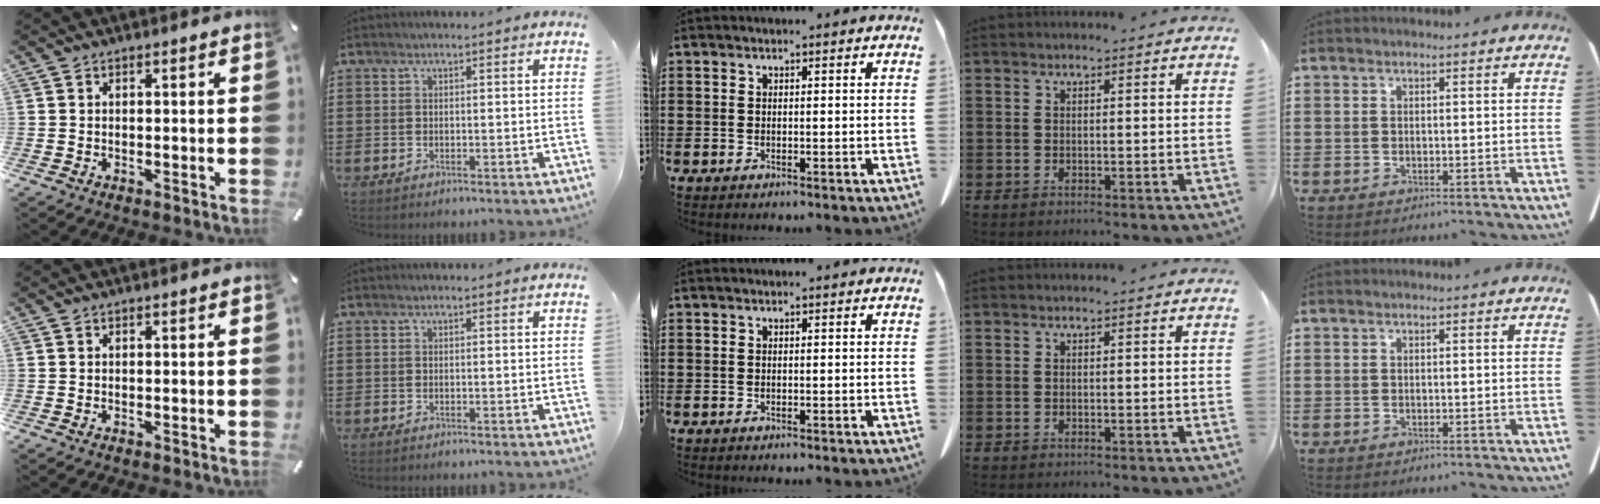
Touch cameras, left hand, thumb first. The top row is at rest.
{}